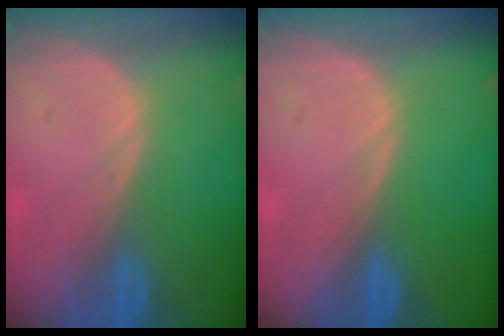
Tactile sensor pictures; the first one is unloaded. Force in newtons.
{"total": 0.0}